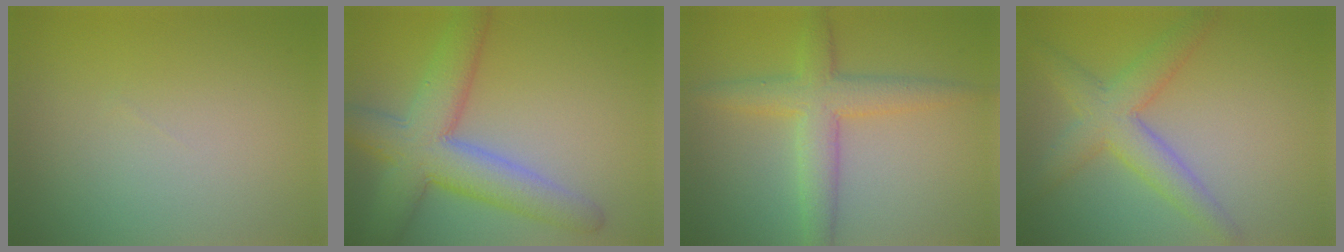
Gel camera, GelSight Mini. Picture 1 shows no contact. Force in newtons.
{"total": 7.8, "press": 7.8, "slide": 0.4}
{"total": 4.7, "press": 4.7, "slide": 0.1}
{"total": 4.6, "press": 4.6, "slide": 0.2}